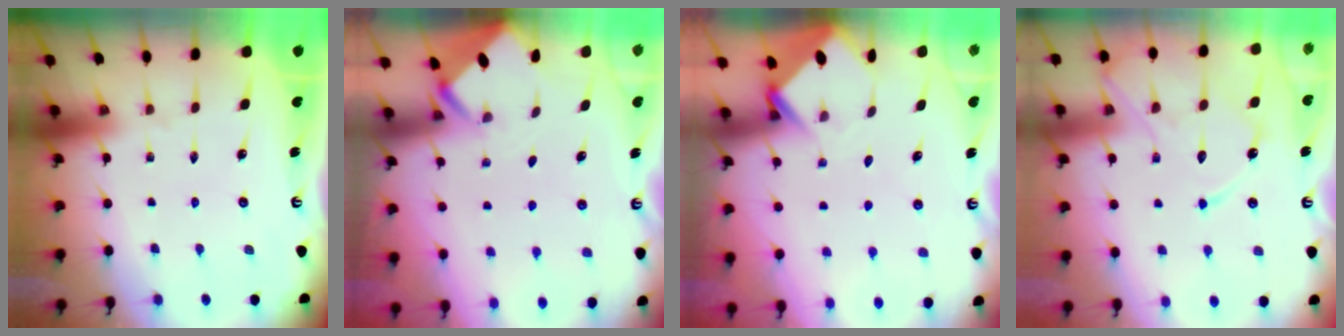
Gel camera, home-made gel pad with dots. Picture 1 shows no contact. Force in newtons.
{"total": 2.3, "press": 2.3, "slide": 0.2}
{"total": 3.9, "press": 3.9, "slide": 0.3}
{"total": 12.3, "press": 12.3, "slide": 1.2}